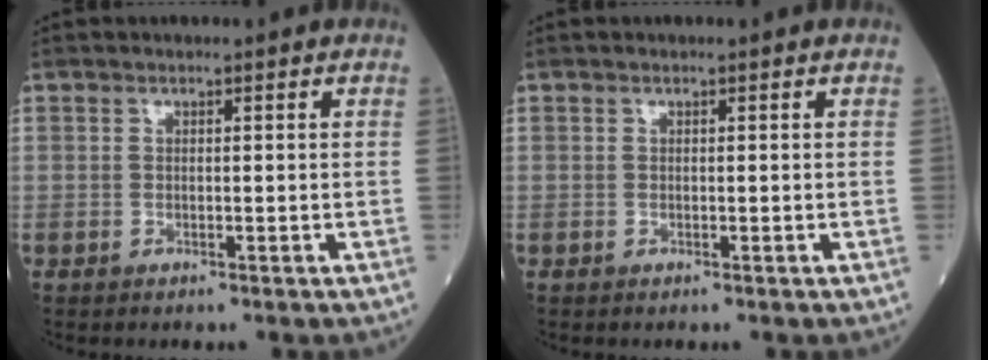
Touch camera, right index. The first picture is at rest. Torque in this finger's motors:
{"motor_torque": [0.00, 0.00, 0.00, 0.00]}